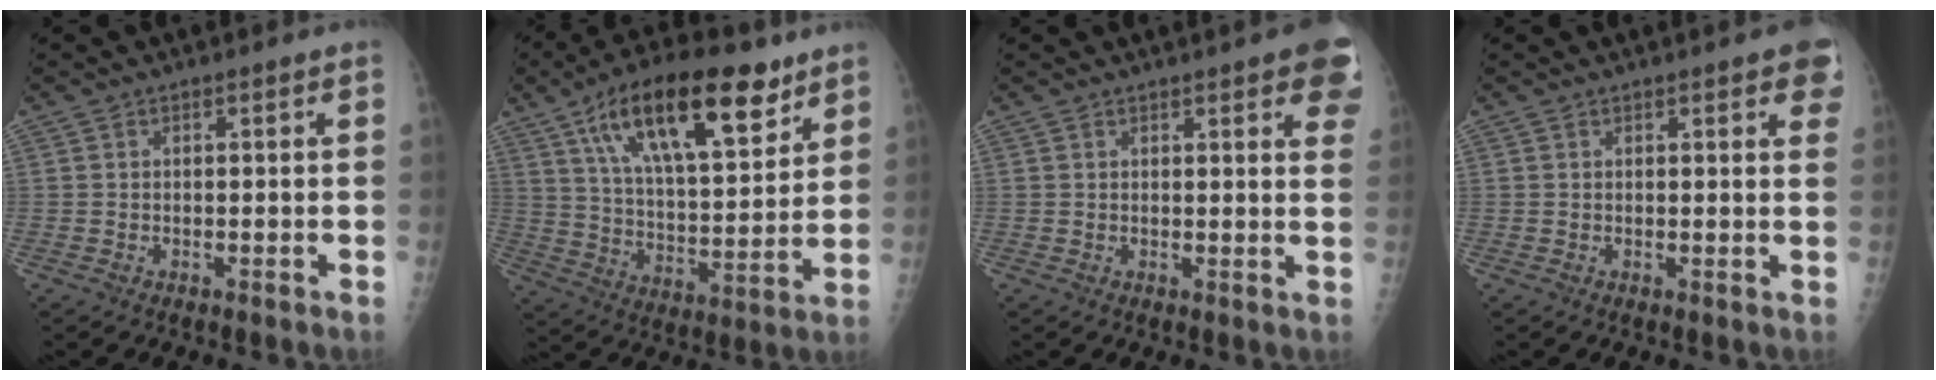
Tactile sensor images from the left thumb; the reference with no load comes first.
{"total": 22.9, "force": [12.6, 8.8, 16.9], "torque": [-0.251, -0.035, 0.216]}
{"total": 9.4, "force": [5.1, 2.3, 7.6], "torque": [-0.062, -0.010, 0.052]}
{"total": 5.7, "force": [3.1, 1.6, 4.5], "torque": [-0.032, -0.003, 0.032]}